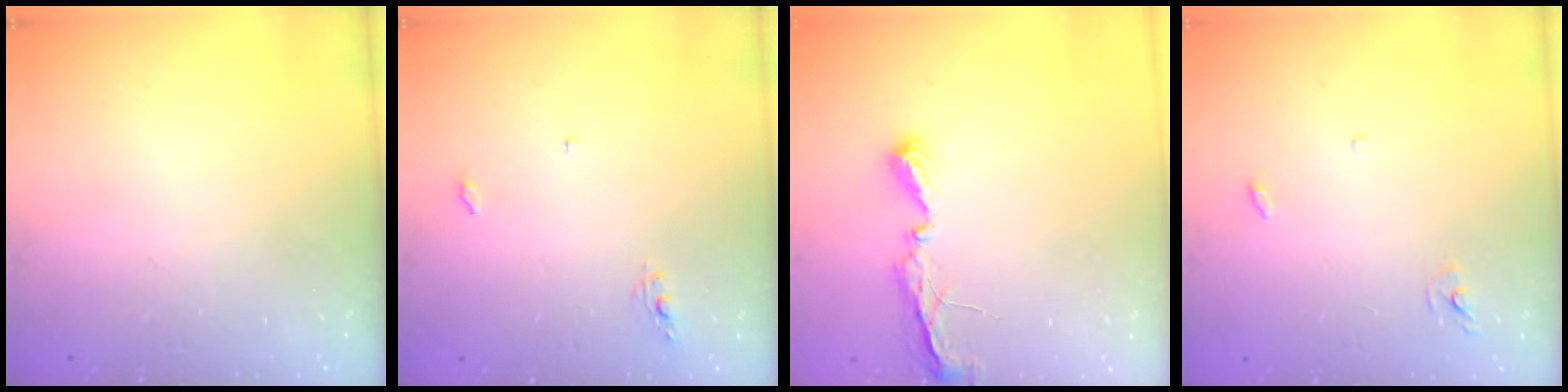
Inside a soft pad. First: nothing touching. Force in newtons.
{"total": 4.1, "press": 4.1, "slide": 0.3}
{"total": 5.8, "press": 5.8, "slide": 0.3}
{"total": 2.9, "press": 2.9, "slide": 0.2}